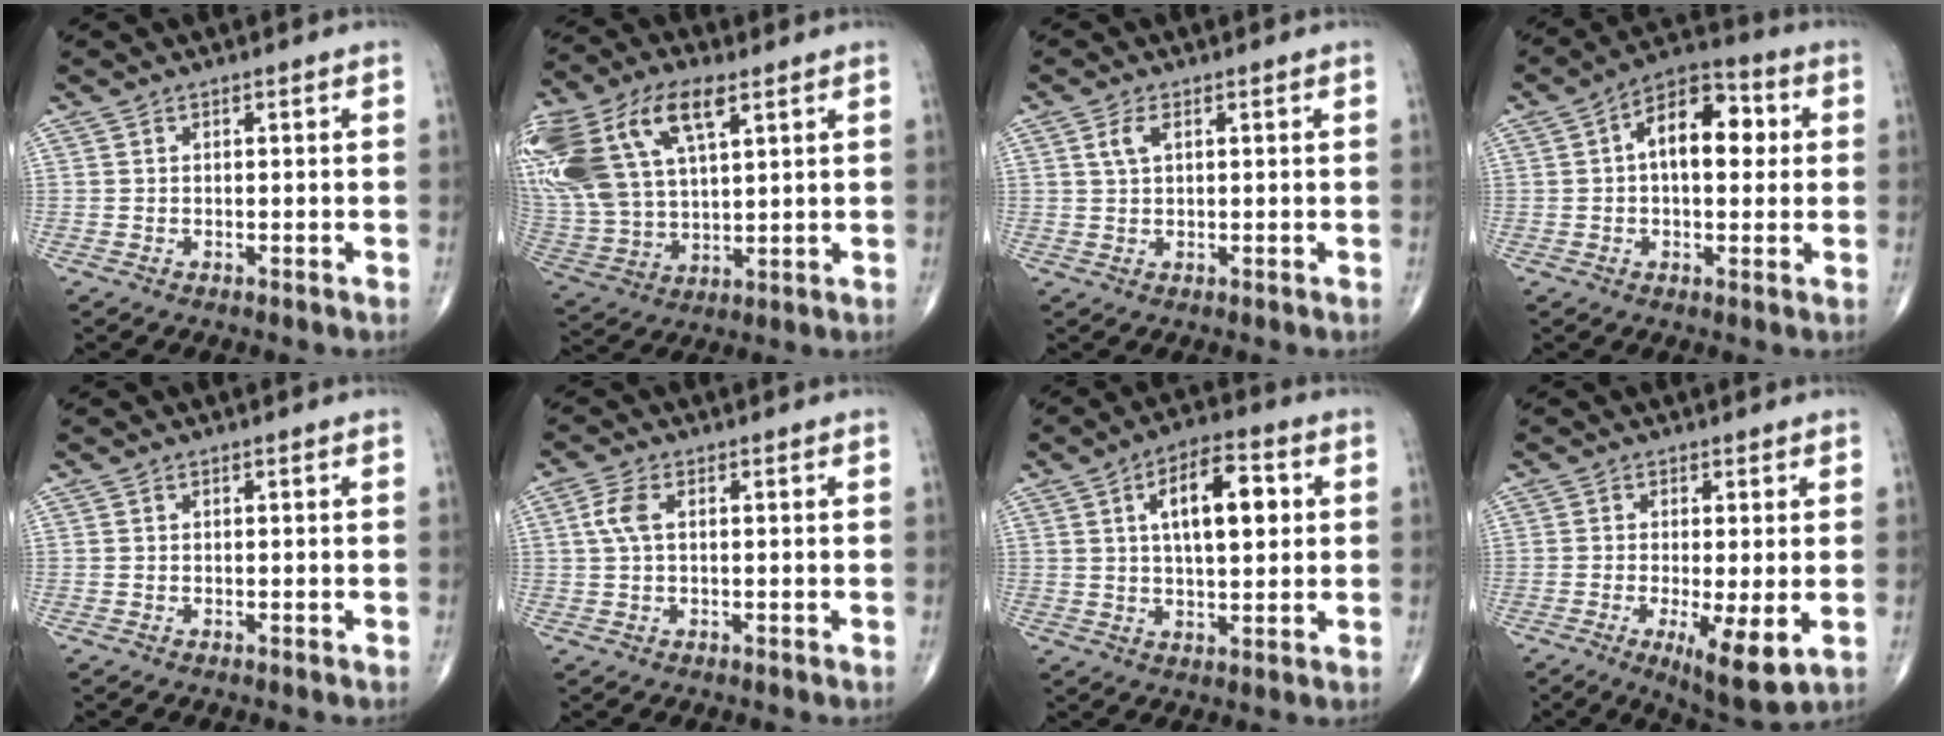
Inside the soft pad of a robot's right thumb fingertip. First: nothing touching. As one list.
[{"total": 26.3, "force": [10.8, 13.9, 19.5], "torque": [-0.458, 0.023, 0.206]}, {"total": 2.6, "force": [1.0, 1.3, 2.1], "torque": [-0.046, 0.007, 0.023]}, {"total": 12.3, "force": [1.9, 6.9, 10.1], "torque": [-0.132, 0.026, 0.019]}, {"total": 0.0}, {"total": 3.6, "force": [0.7, 1.7, 3.1], "torque": [-0.084, 0.011, 0.011]}, {"total": 12.1, "force": [2.9, 5.3, 10.5], "torque": [-0.151, 0.005, 0.043]}, {"total": 8.5, "force": [-2.1, 2.0, 8.0], "torque": [-0.133, -0.026, -0.031]}]